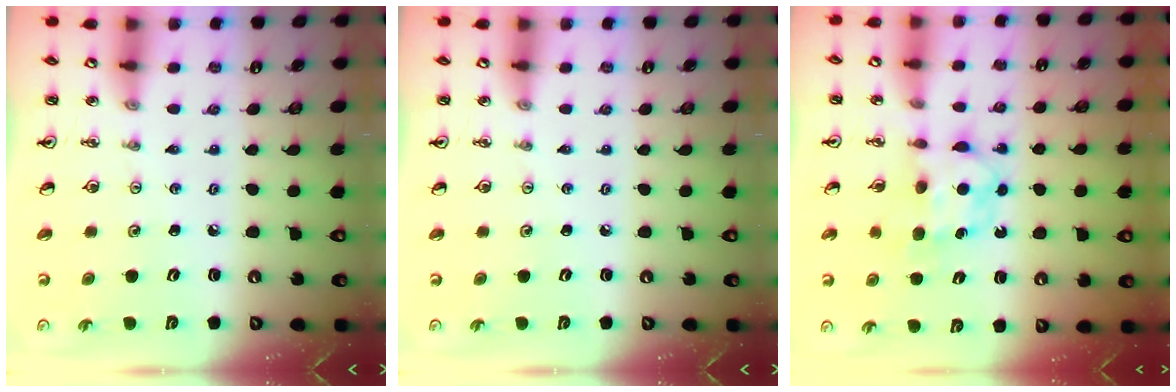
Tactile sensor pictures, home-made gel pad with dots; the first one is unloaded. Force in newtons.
{"total": 0.0}
{"total": 7.2, "press": 7.2, "slide": 0.5}